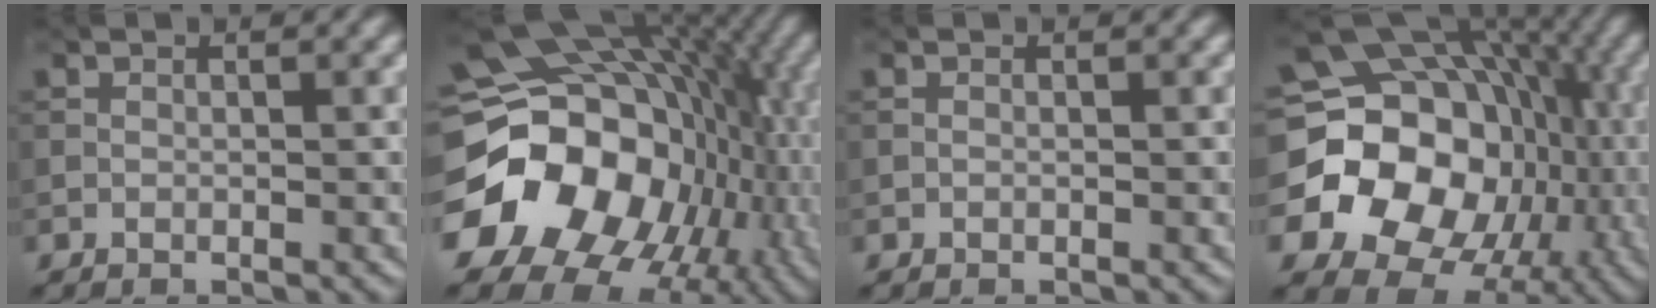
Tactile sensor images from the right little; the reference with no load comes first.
{"total": 20.9, "force": [-3.6, 17.2, 11.3], "torque": [-0.208, -0.029, -0.068]}
{"total": 0.0}
{"total": 19.9, "force": [-1.9, 17.1, 10.1], "torque": [-0.155, -0.009, -0.060]}